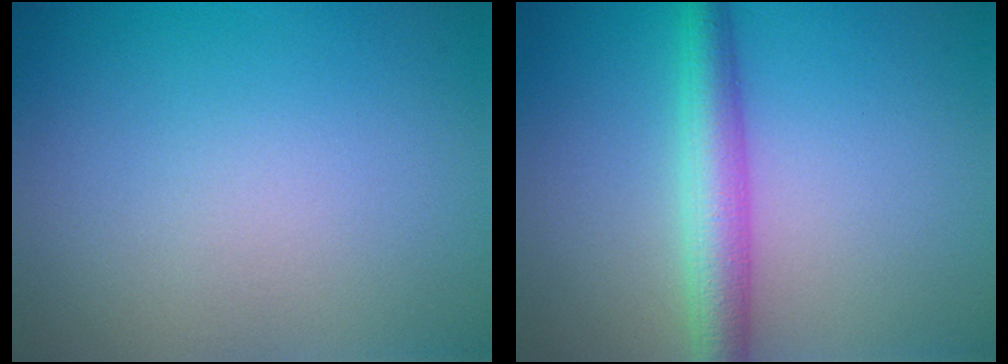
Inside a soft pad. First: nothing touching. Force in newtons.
{"total": 4.2, "press": 4.2, "slide": 0.0}